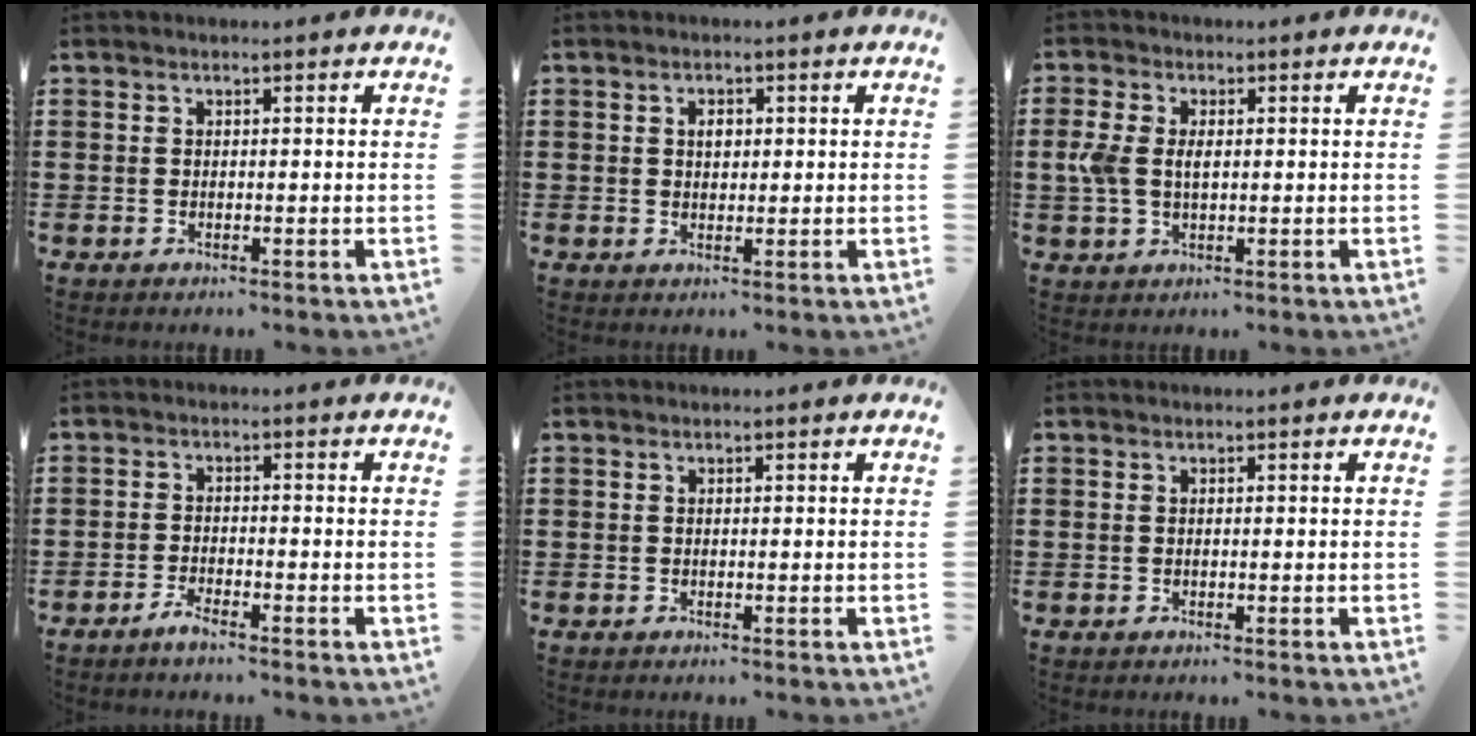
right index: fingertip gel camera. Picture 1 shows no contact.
{"total": 1.9, "force": [0.4, 1.2, 1.4], "torque": [-0.030, 0.009, 0.006]}
{"total": 4.1, "force": [0.2, 2.5, 3.3], "torque": [-0.090, 0.002, -0.005]}
{"total": 1.8, "force": [-1.7, -0.1, 0.8], "torque": [-0.016, -0.002, -0.029]}
{"total": 0.0}
{"total": 0.0}